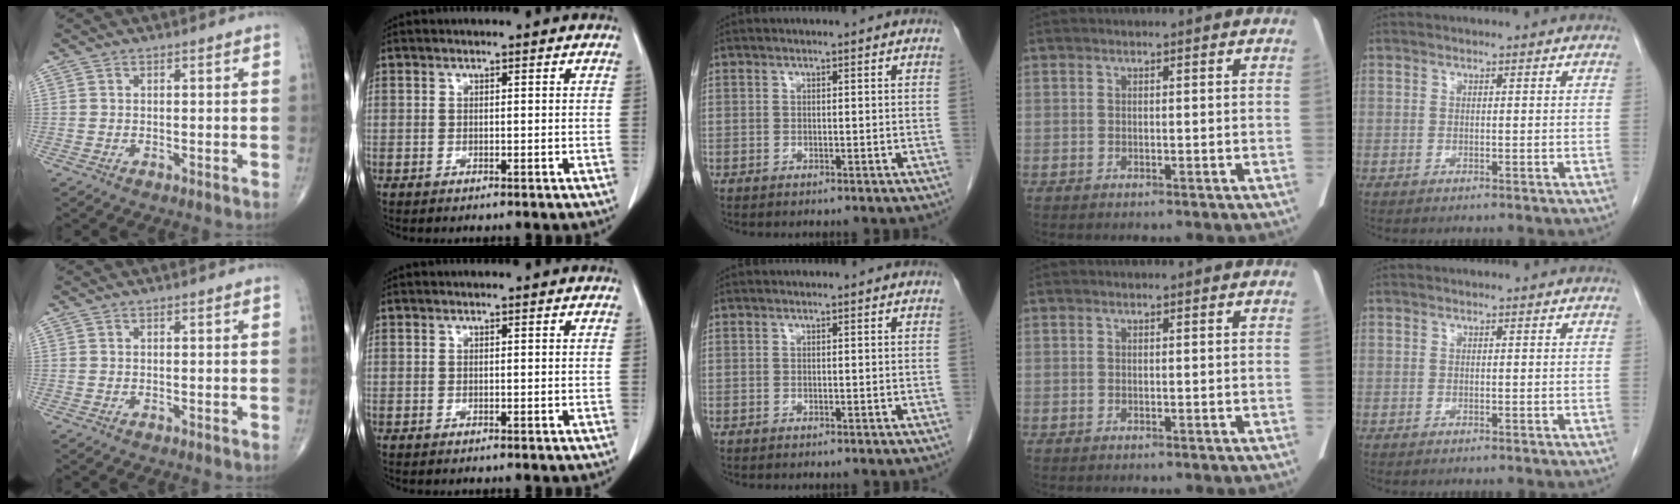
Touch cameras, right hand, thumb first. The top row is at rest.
{}